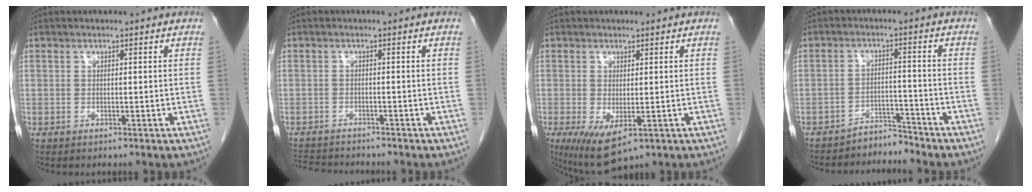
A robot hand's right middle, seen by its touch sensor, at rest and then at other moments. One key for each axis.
{"total": 6.2, "fx": -6.0, "fy": 0.8, "fz": 1.6, "tx": -0.024, "ty": -0.009, "tz": -0.094}
{"total": 7.1, "fx": -2.7, "fy": 2.8, "fz": 6.0, "tx": -0.103, "ty": -0.022, "tz": -0.030}
{"total": 3.8, "fx": -3.7, "fy": 0.4, "fz": -0.8, "tx": 0.020, "ty": 0.003, "tz": -0.059}